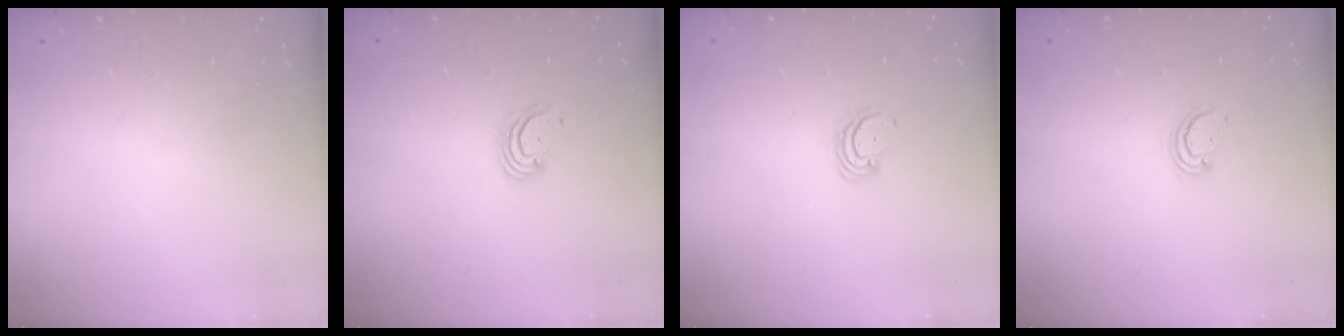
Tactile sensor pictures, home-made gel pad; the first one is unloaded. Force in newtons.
{"total": 3.0, "press": 3.0, "slide": 0.2}
{"total": 3.8, "press": 3.8, "slide": 0.4}
{"total": 2.3, "press": 2.3, "slide": 0.3}